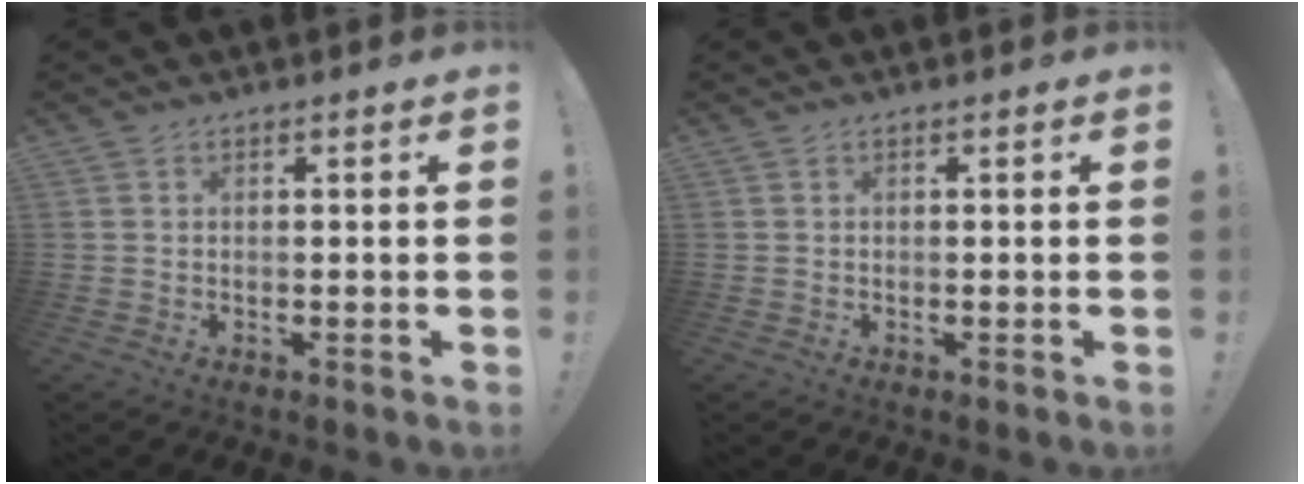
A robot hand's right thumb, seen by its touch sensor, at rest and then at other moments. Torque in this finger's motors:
{"motor_torque": [0.00, 0.00, -0.09, 0.09, 0.00]}